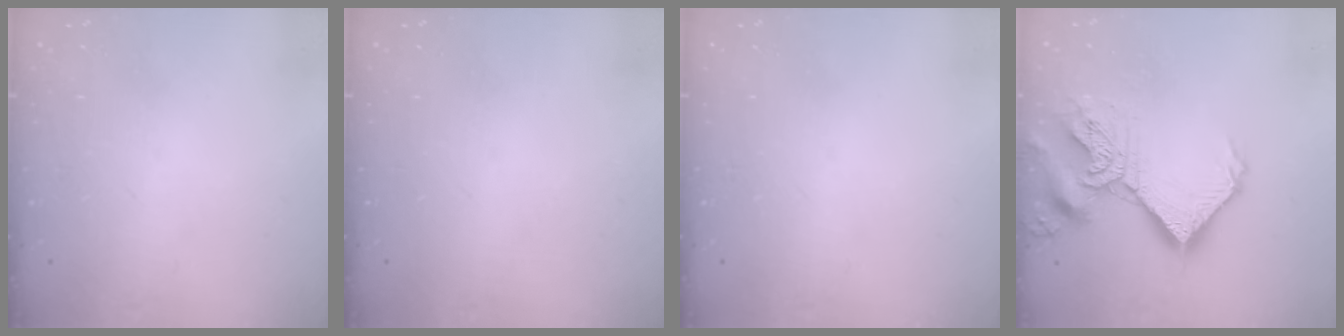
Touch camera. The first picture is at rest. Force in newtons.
{"total": 0.0}
{"total": 0.0}
{"total": 15.0, "press": 14.9, "slide": 1.5}